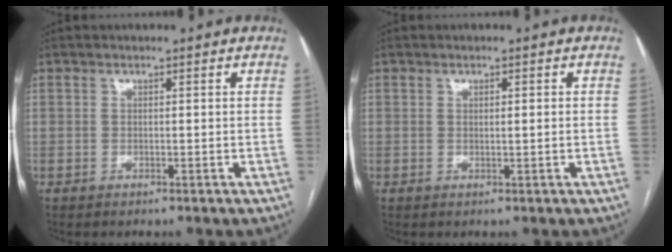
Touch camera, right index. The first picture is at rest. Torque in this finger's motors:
{"motor_torque": [-0.20, -0.03, -0.06, -0.01]}